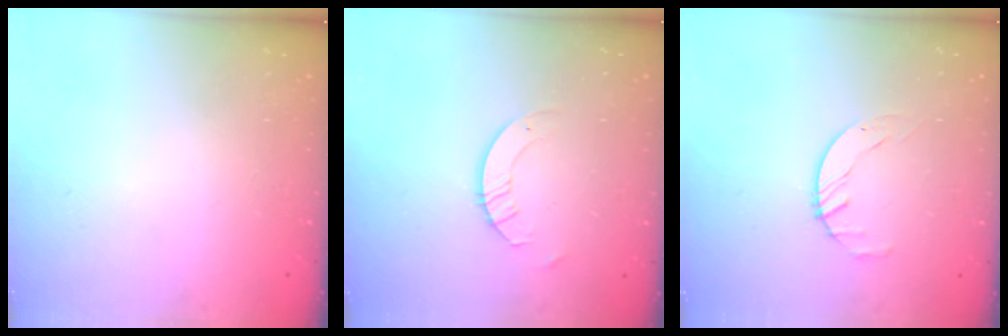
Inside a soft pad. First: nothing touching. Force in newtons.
{"total": 3.6, "press": 3.6, "slide": 0.4}
{"total": 1.7, "press": 1.7, "slide": 0.3}